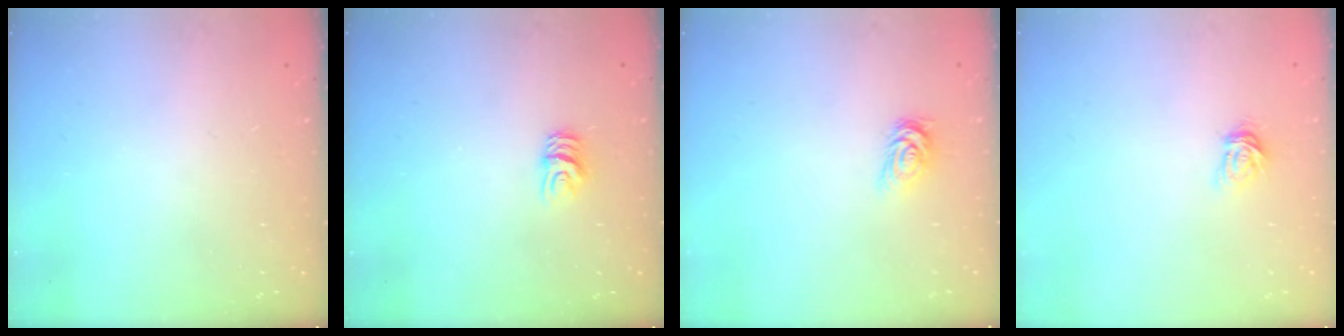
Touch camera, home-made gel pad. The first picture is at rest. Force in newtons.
{"total": 6.9, "press": 6.9, "slide": 0.6}
{"total": 3.2, "press": 3.1, "slide": 0.5}
{"total": 5.1, "press": 5.1, "slide": 0.5}